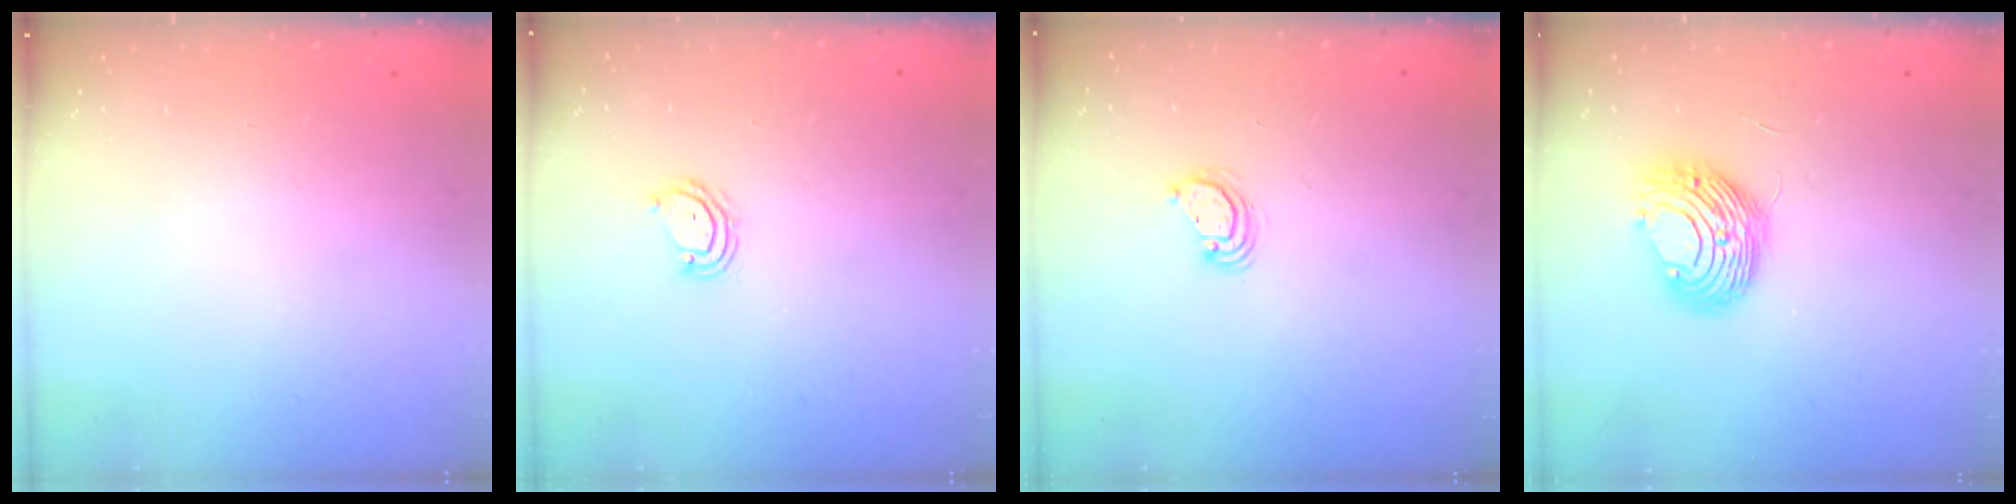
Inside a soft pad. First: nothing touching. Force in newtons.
{"total": 4.2, "press": 4.2, "slide": 0.4}
{"total": 3.9, "press": 3.9, "slide": 0.4}
{"total": 9.7, "press": 9.7, "slide": 0.1}